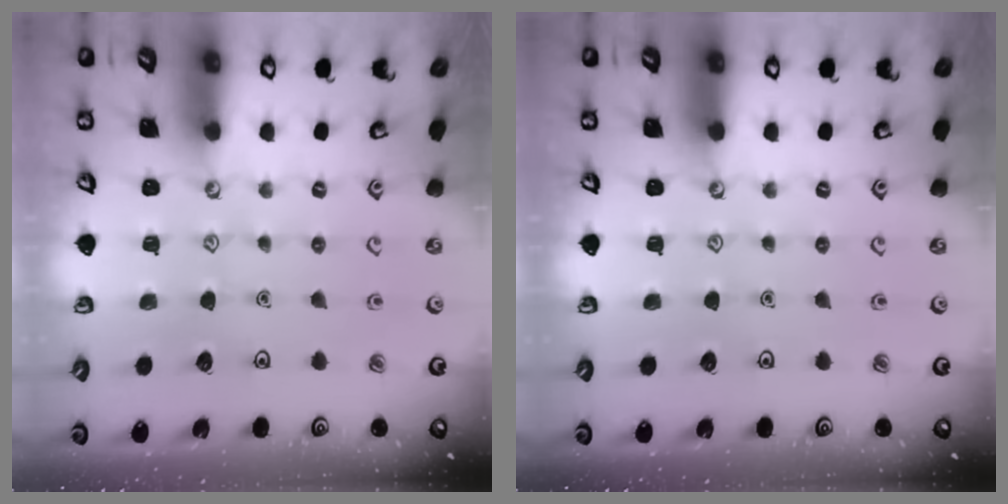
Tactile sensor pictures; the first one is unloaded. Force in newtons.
{"total": 0.0}